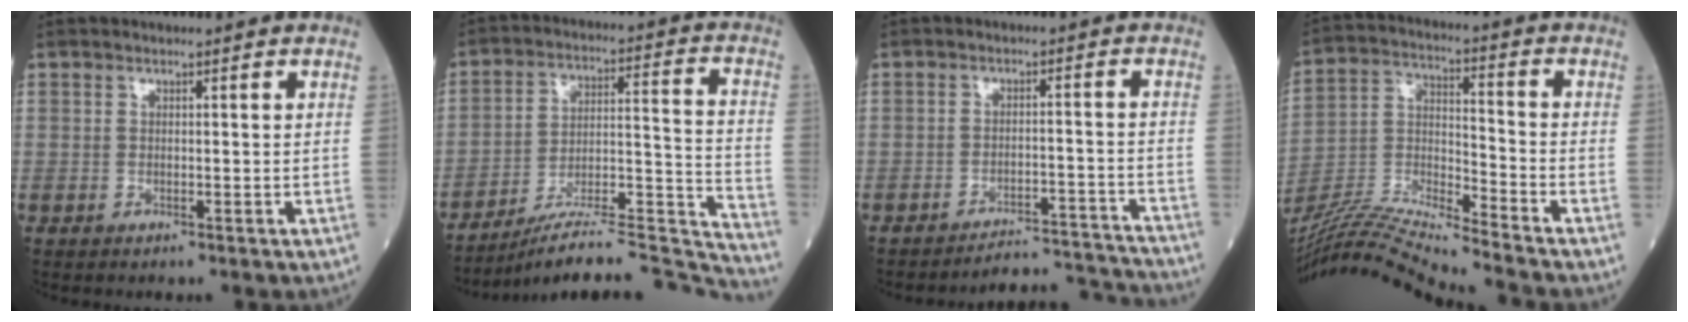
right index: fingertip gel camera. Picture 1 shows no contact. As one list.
[{"total": 22.4, "force": [-21.7, -0.5, 5.5], "torque": [-0.050, 0.026, -0.317]}, {"total": 10.1, "force": [-10.0, -1.1, -0.8], "torque": [0.019, 0.017, -0.137]}, {"total": 16.1, "force": [-15.0, -2.2, 5.5], "torque": [-0.102, 0.005, -0.277]}]